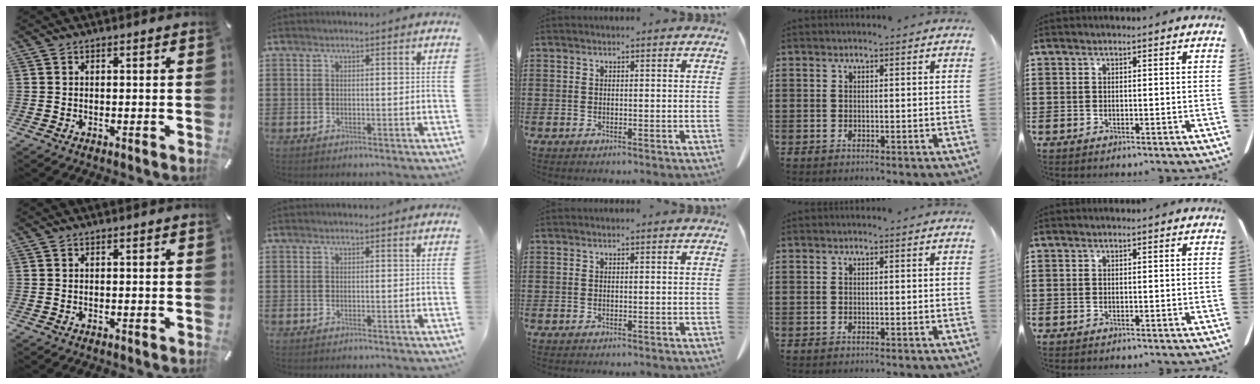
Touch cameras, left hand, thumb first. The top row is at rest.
{}